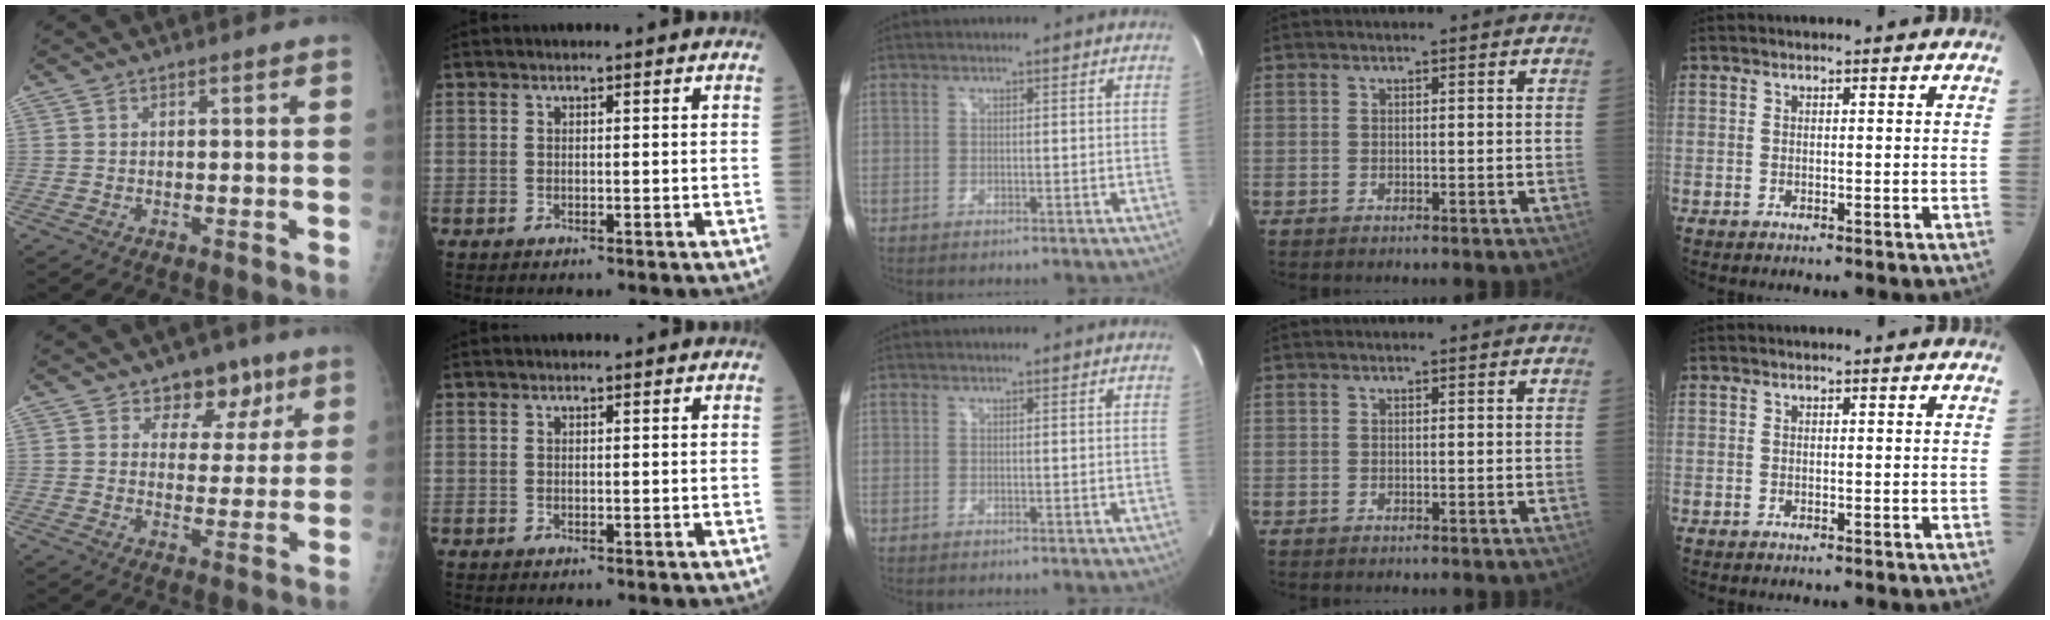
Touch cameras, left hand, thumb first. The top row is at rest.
{"thumb": {"total": 8.2, "force": [5.0, 5.7, 3.0], "torque": [0.002, -0.018, 0.072]}}